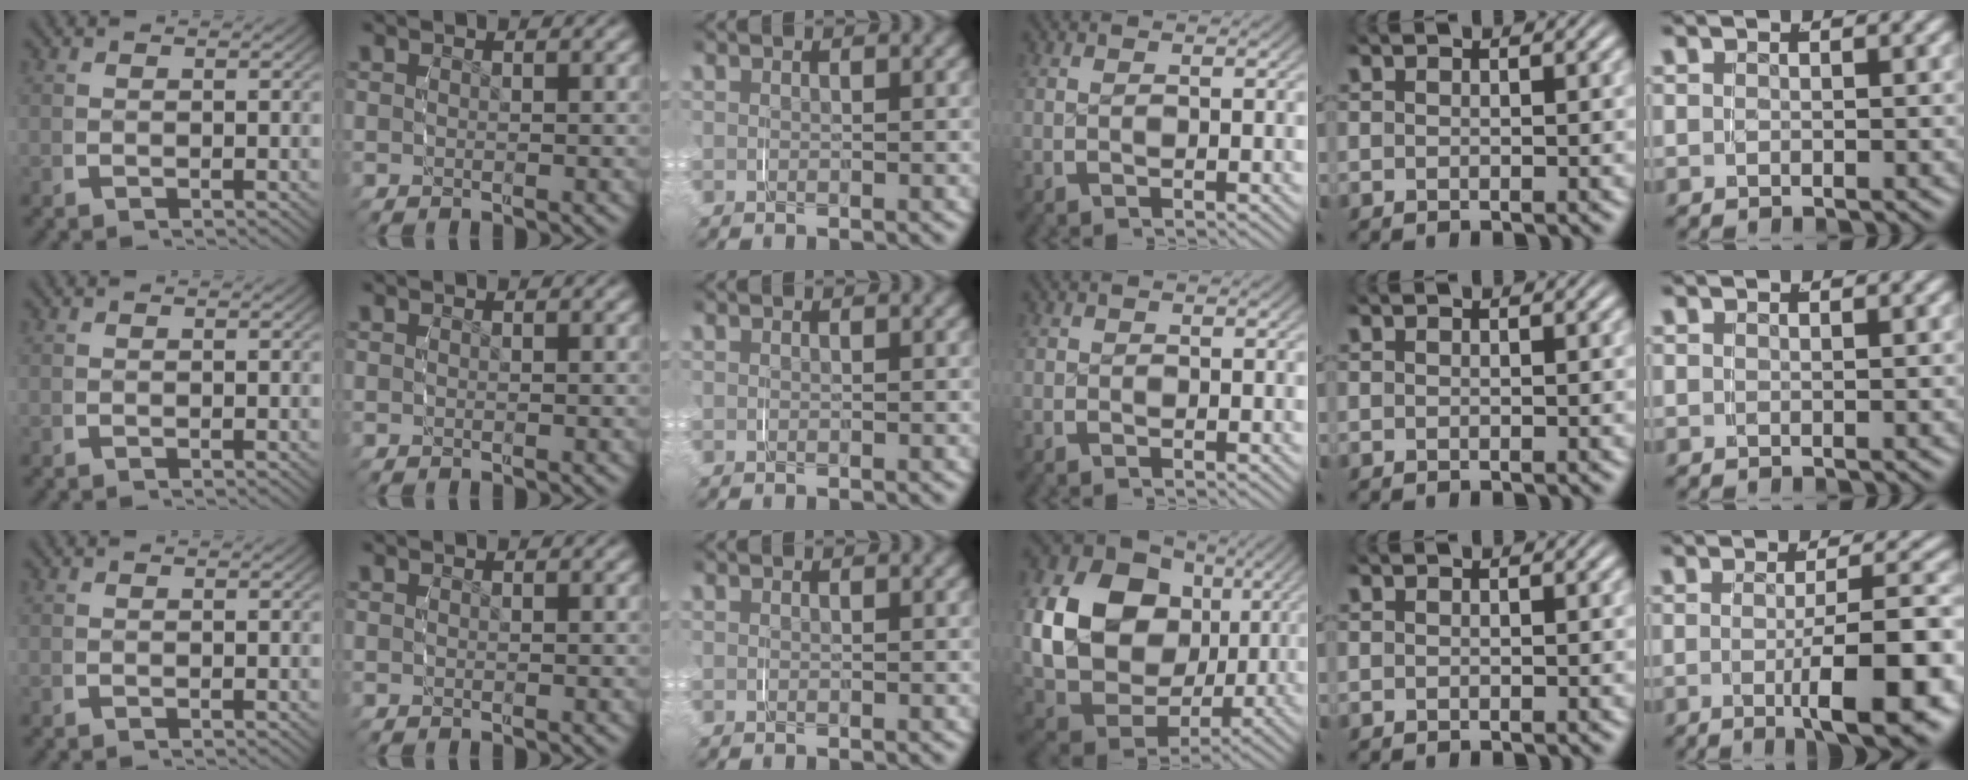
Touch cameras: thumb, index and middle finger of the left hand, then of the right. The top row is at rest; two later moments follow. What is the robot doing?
{"motion": "grasp_and_lifting", "object": "ribbon"}